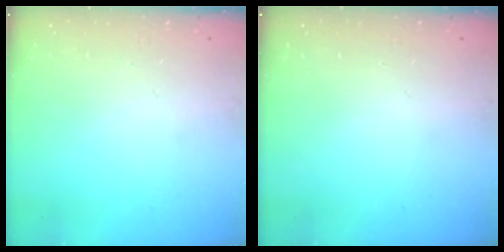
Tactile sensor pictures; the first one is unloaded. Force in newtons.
{"total": 0.0}